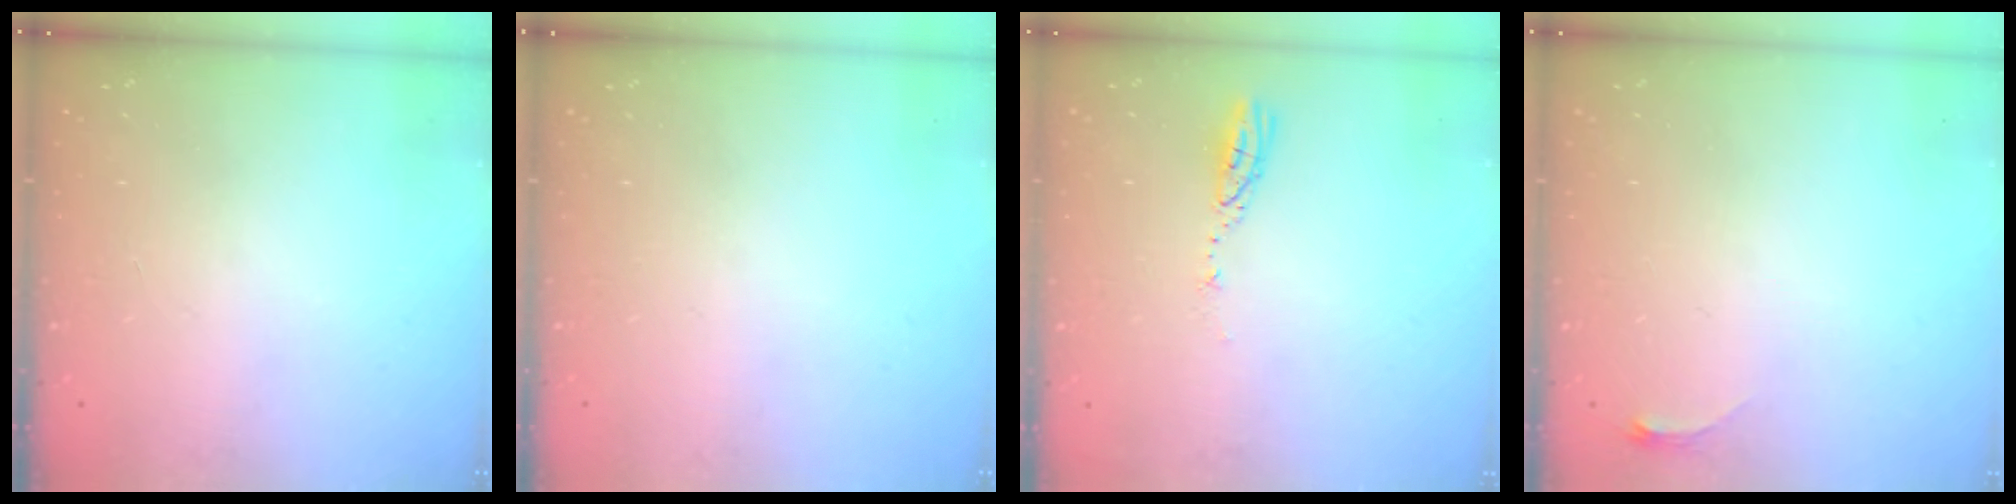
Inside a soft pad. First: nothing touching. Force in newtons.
{"total": 0.0}
{"total": 3.7, "press": 3.7, "slide": 0.3}
{"total": 2.8, "press": 2.8, "slide": 0.4}